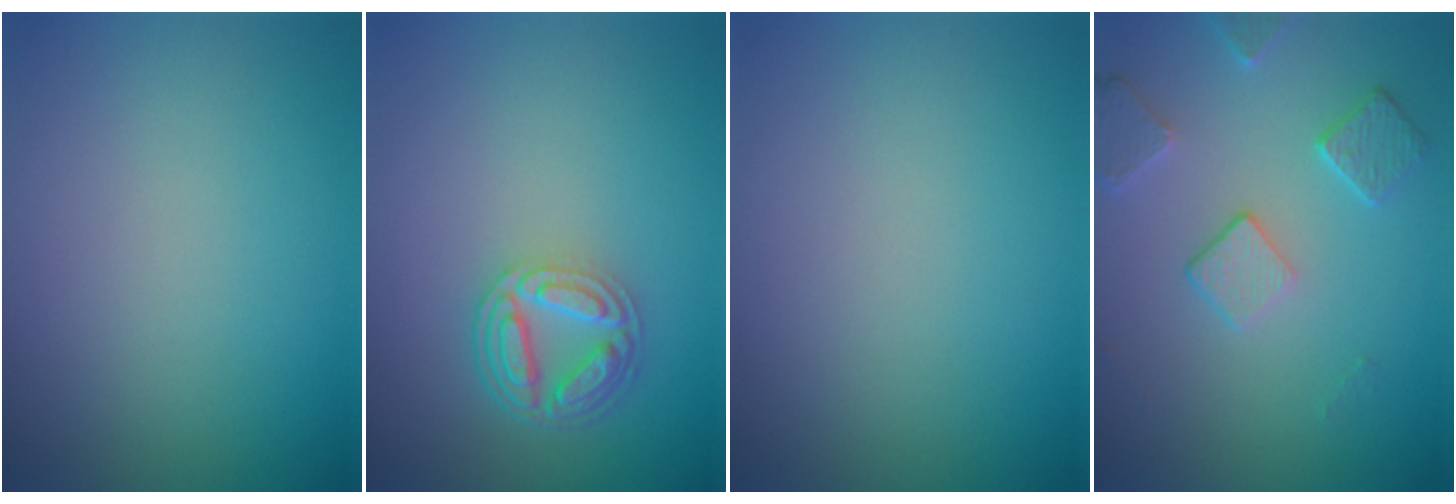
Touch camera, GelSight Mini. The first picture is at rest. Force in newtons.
{"total": 4.5, "press": 3.5, "slide": 2.8}
{"total": 0.0}
{"total": 3.0, "press": 2.7, "slide": 1.4}